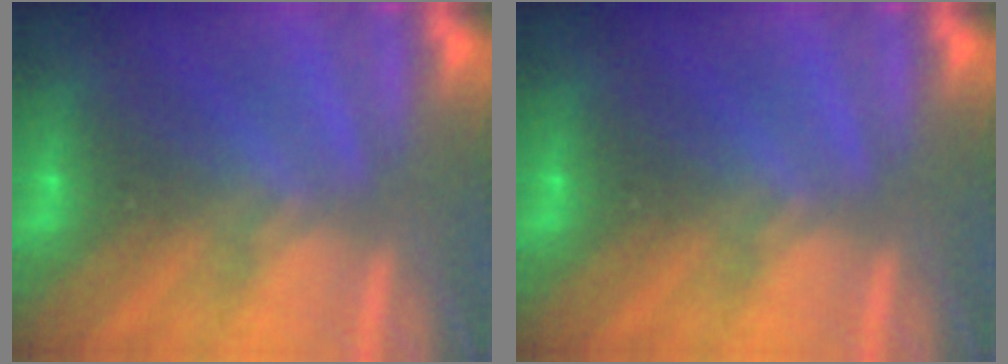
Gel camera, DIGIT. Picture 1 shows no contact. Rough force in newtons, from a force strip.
{"total": 0.0}